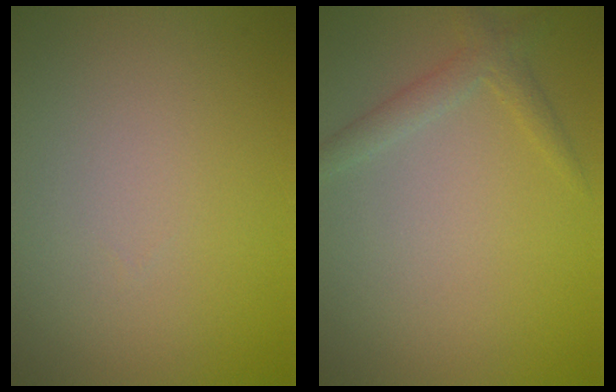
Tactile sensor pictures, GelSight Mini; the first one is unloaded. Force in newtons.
{"total": 1.9, "press": 1.9, "slide": 0.2}